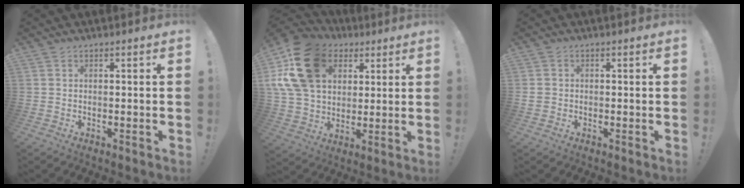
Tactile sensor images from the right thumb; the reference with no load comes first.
{"total": 21.9, "force": [7.4, 16.2, 12.8], "torque": [-0.236, -0.027, 0.151]}
{"total": 1.4, "force": [-0.5, 1.3, 0.3], "torque": [-0.012, 0.007, -0.007]}